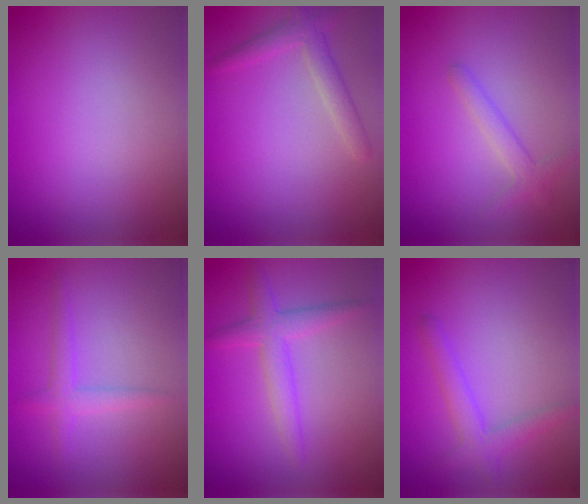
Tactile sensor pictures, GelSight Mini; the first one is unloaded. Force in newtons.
{"total": 2.3, "press": 2.3, "slide": 0.2}
{"total": 1.8, "press": 1.8, "slide": 0.1}
{"total": 1.8, "press": 1.8, "slide": 0.2}
{"total": 3.0, "press": 3.0, "slide": 0.1}
{"total": 2.5, "press": 2.5, "slide": 0.1}